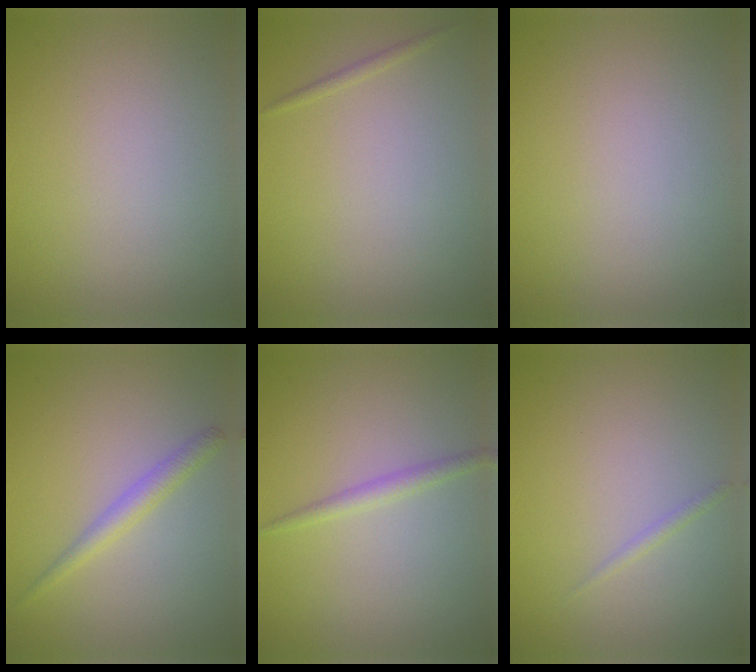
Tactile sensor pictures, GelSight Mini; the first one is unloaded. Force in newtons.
{"total": 0.6, "press": 0.6, "slide": 0.0}
{"total": 0.0}
{"total": 1.9, "press": 1.9, "slide": 0.1}
{"total": 1.4, "press": 1.4, "slide": 0.1}
{"total": 0.7, "press": 0.7, "slide": 0.0}